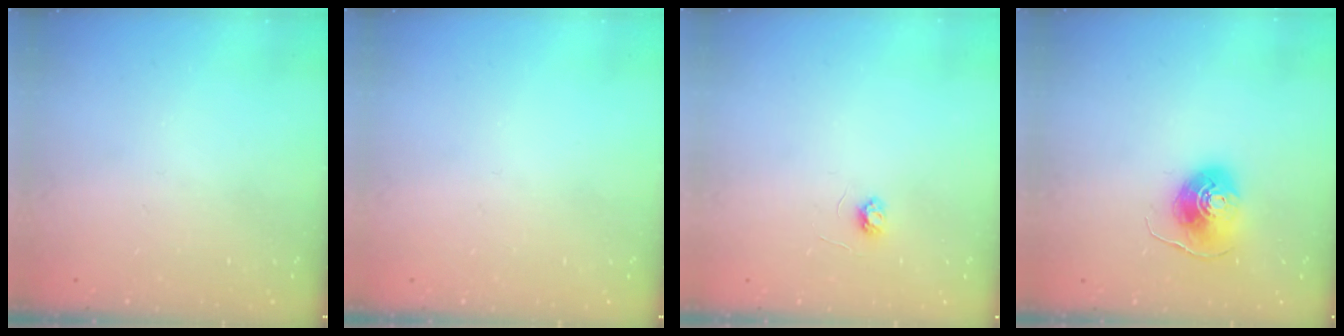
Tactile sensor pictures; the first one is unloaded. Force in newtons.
{"total": 0.0}
{"total": 3.1, "press": 3.1, "slide": 0.4}
{"total": 8.7, "press": 8.7, "slide": 0.5}